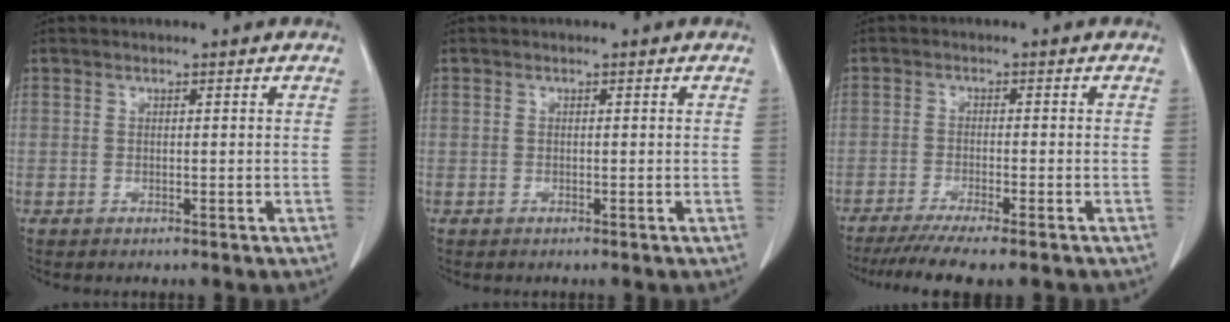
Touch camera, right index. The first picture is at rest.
{"total": 0.0}
{"total": 9.3, "force": [-7.7, 0.5, 5.2], "torque": [-0.077, -0.021, -0.119]}